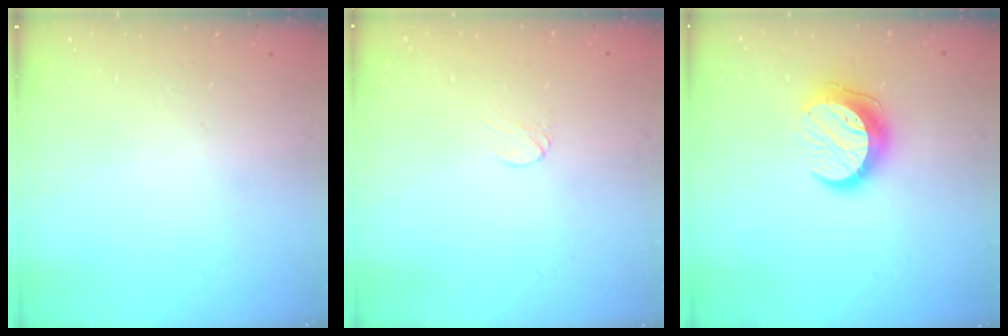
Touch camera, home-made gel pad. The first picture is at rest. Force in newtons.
{"total": 2.9, "press": 2.9, "slide": 0.3}
{"total": 11.5, "press": 11.5, "slide": 0.9}